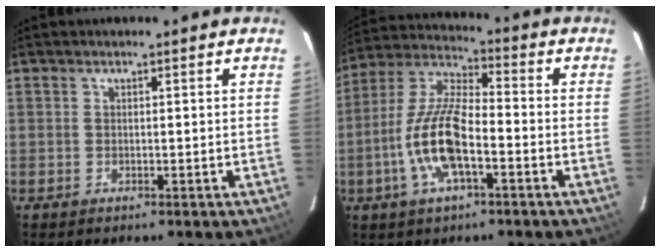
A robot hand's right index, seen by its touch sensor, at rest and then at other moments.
{"total": 13.8, "force": [-4.5, 4.8, 12.1], "torque": [-0.256, -0.001, -0.089]}